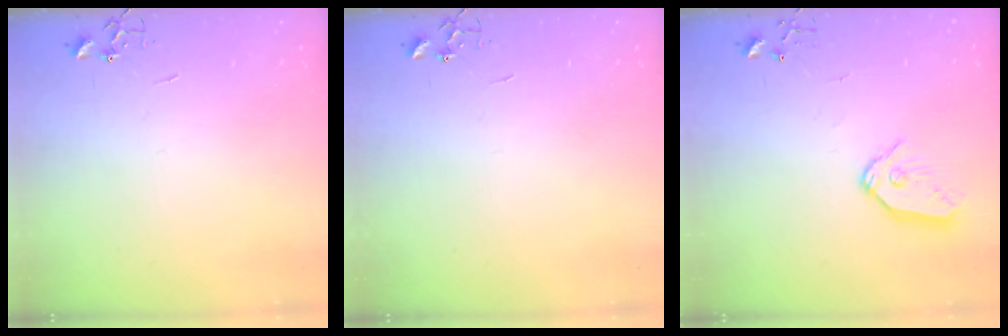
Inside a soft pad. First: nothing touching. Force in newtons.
{"total": 0.0}
{"total": 9.9, "press": 9.8, "slide": 1.2}